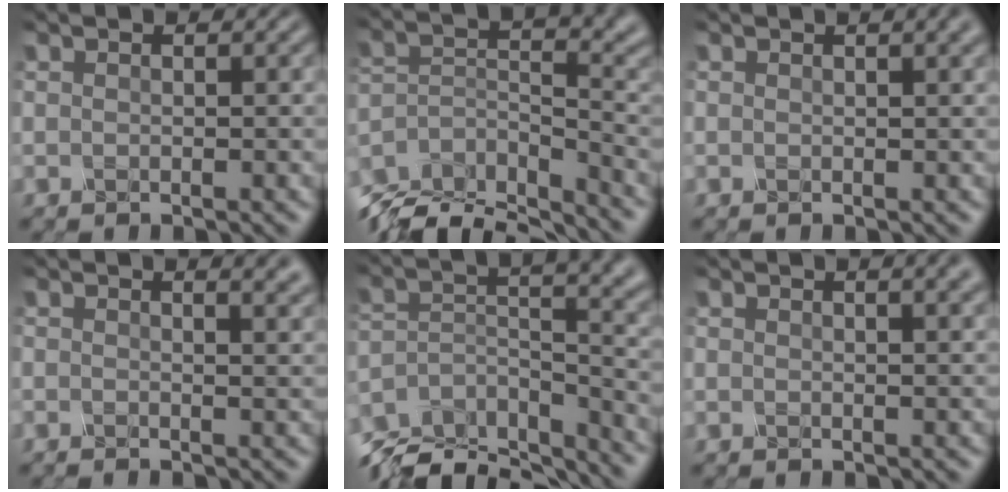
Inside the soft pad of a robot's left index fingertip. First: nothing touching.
{"total": 10.0, "force": [-9.0, 2.5, 3.6], "torque": [-0.076, -0.012, -0.151]}
{"total": 4.1, "force": [2.2, 1.9, 3.0], "torque": [-0.010, 0.020, 0.002]}
{"total": 5.1, "force": [2.1, 2.7, 3.8], "torque": [-0.008, 0.035, -0.014]}
{"total": 10.8, "force": [-10.0, 2.6, 3.3], "torque": [-0.064, 0.005, -0.154]}
{"total": 5.2, "force": [2.9, 2.5, 3.5], "torque": [-0.006, 0.040, 0.001]}